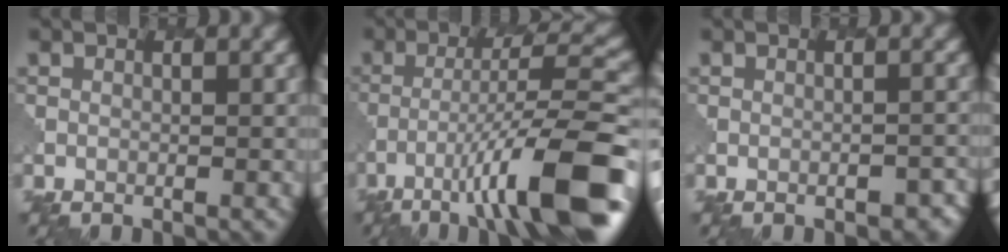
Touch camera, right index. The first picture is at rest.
{"total": 12.1, "force": [-6.6, 2.2, 9.9], "torque": [-0.154, 0.009, -0.102]}
{"total": 2.5, "force": [-1.7, 1.0, 1.5], "torque": [-0.023, 0.005, -0.012]}